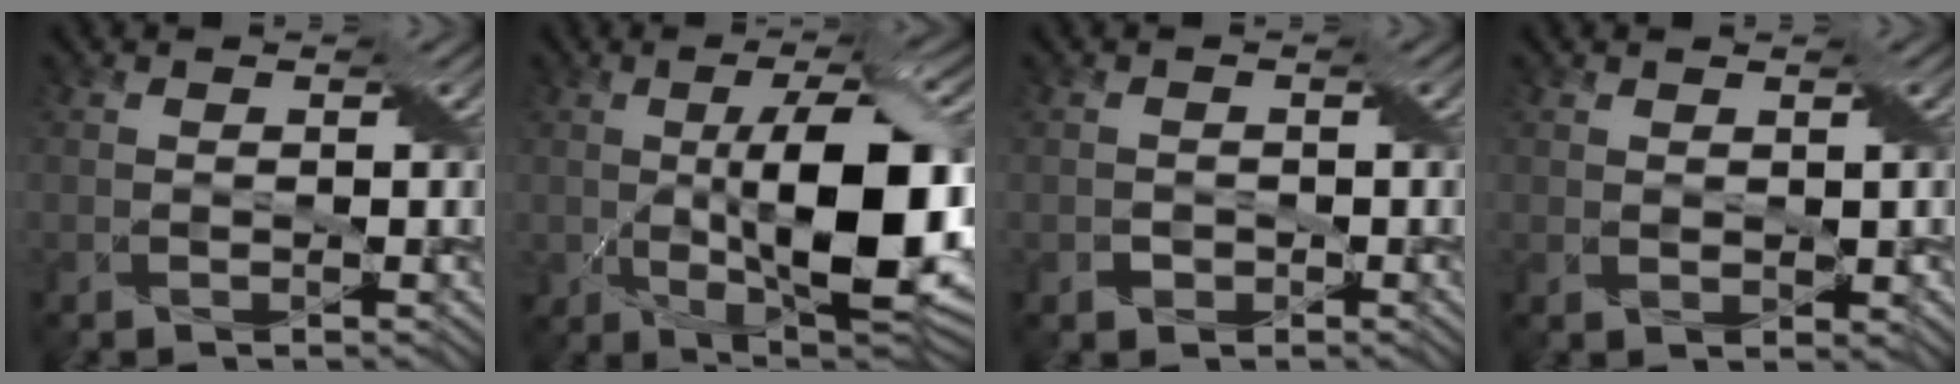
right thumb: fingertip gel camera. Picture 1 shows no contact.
{"total": 14.4, "force": [-0.9, 5.9, 13.1], "torque": [-0.203, 0.005, -0.013]}
{"total": 1.3, "force": [-0.6, 1.1, 0.0], "torque": [0.000, -0.003, -0.010]}
{"total": 1.1, "force": [0.7, 0.7, 0.4], "torque": [-0.012, -0.004, 0.019]}